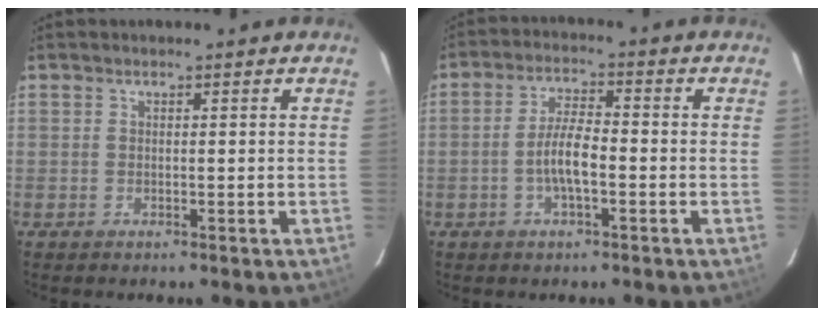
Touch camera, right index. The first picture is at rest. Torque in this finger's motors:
{"motor_torque": [1.08, -0.53, 0.59, 0.12]}